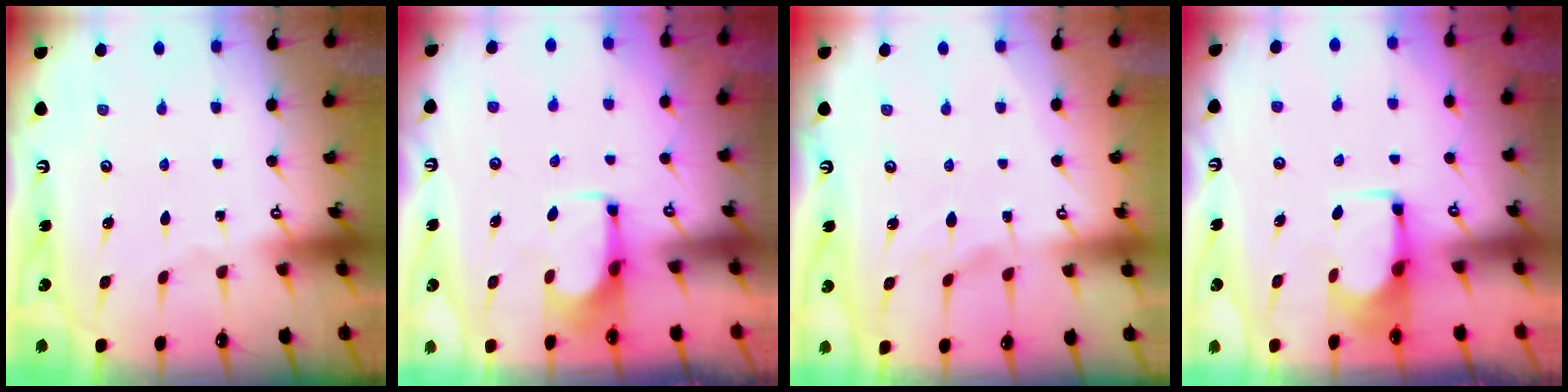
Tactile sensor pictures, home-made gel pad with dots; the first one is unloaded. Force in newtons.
{"total": 3.7, "press": 3.7, "slide": 0.7}
{"total": 2.3, "press": 2.1, "slide": 1.1}
{"total": 1.8, "press": 1.6, "slide": 0.8}